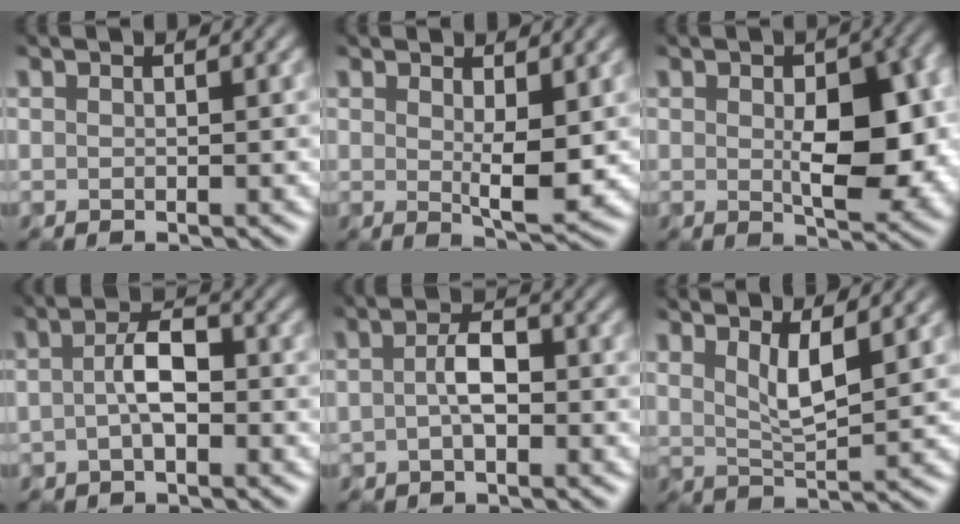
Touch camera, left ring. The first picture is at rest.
{"total": 3.1, "force": [0.8, 0.8, 2.9], "torque": [-0.050, -0.010, 0.017]}
{"total": 7.9, "force": [-0.1, 4.0, 6.8], "torque": [-0.102, 0.001, 0.004]}
{"total": 2.8, "force": [-0.4, 1.2, 2.4], "torque": [-0.050, 0.008, -0.014]}
{"total": 2.2, "force": [-0.3, 1.0, 1.9], "torque": [-0.041, 0.007, -0.012]}
{"total": 3.0, "force": [1.6, 0.7, 2.5], "torque": [-0.047, -0.005, 0.030]}